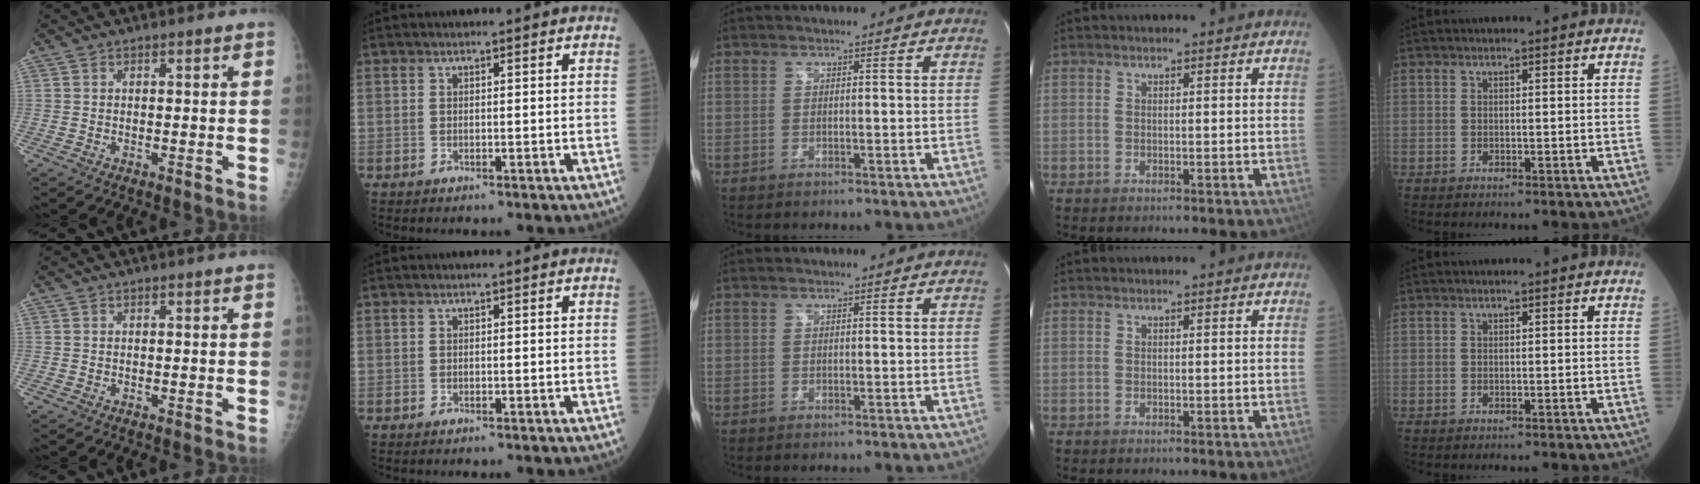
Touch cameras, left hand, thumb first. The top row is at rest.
{}